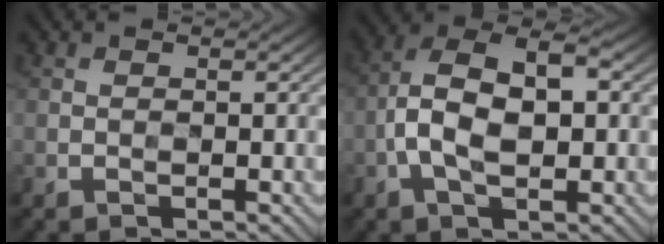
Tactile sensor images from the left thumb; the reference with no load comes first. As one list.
[{"total": 9.2, "force": [-0.9, 4.9, 7.8], "torque": [-0.147, 0.018, -0.022]}]